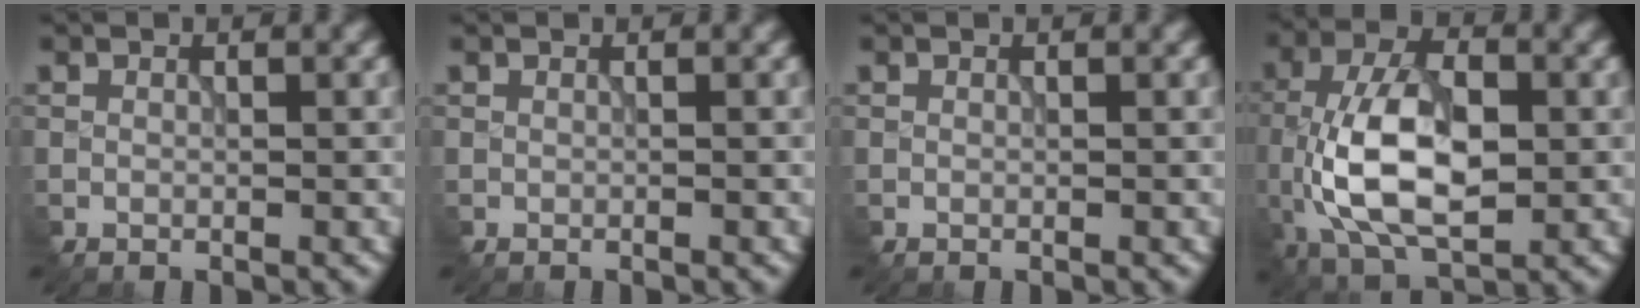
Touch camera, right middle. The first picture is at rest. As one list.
[{"total": 0.0}, {"total": 0.0}, {"total": 9.9, "force": [-1.4, 5.4, 8.2], "torque": [-0.170, 0.005, -0.028]}]